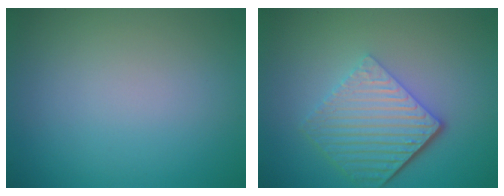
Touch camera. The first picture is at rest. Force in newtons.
{"total": 5.8, "press": 4.2, "slide": 4.0}